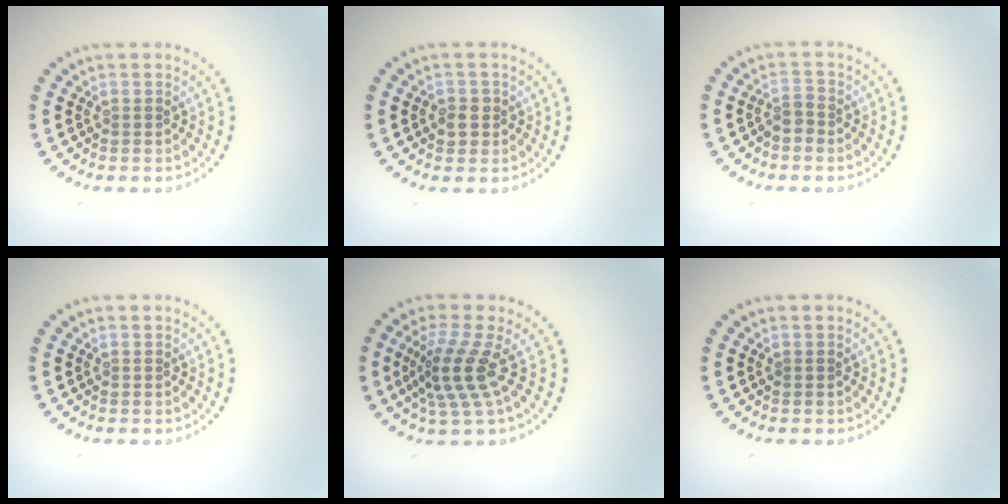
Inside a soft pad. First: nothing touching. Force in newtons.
{"total": 1.7, "press": 1.7, "slide": 0.4}
{"total": 1.6, "press": 1.3, "slide": 1.0}
{"total": 0.0}
{"total": 4.0, "press": 3.0, "slide": 2.7}
{"total": 0.0}